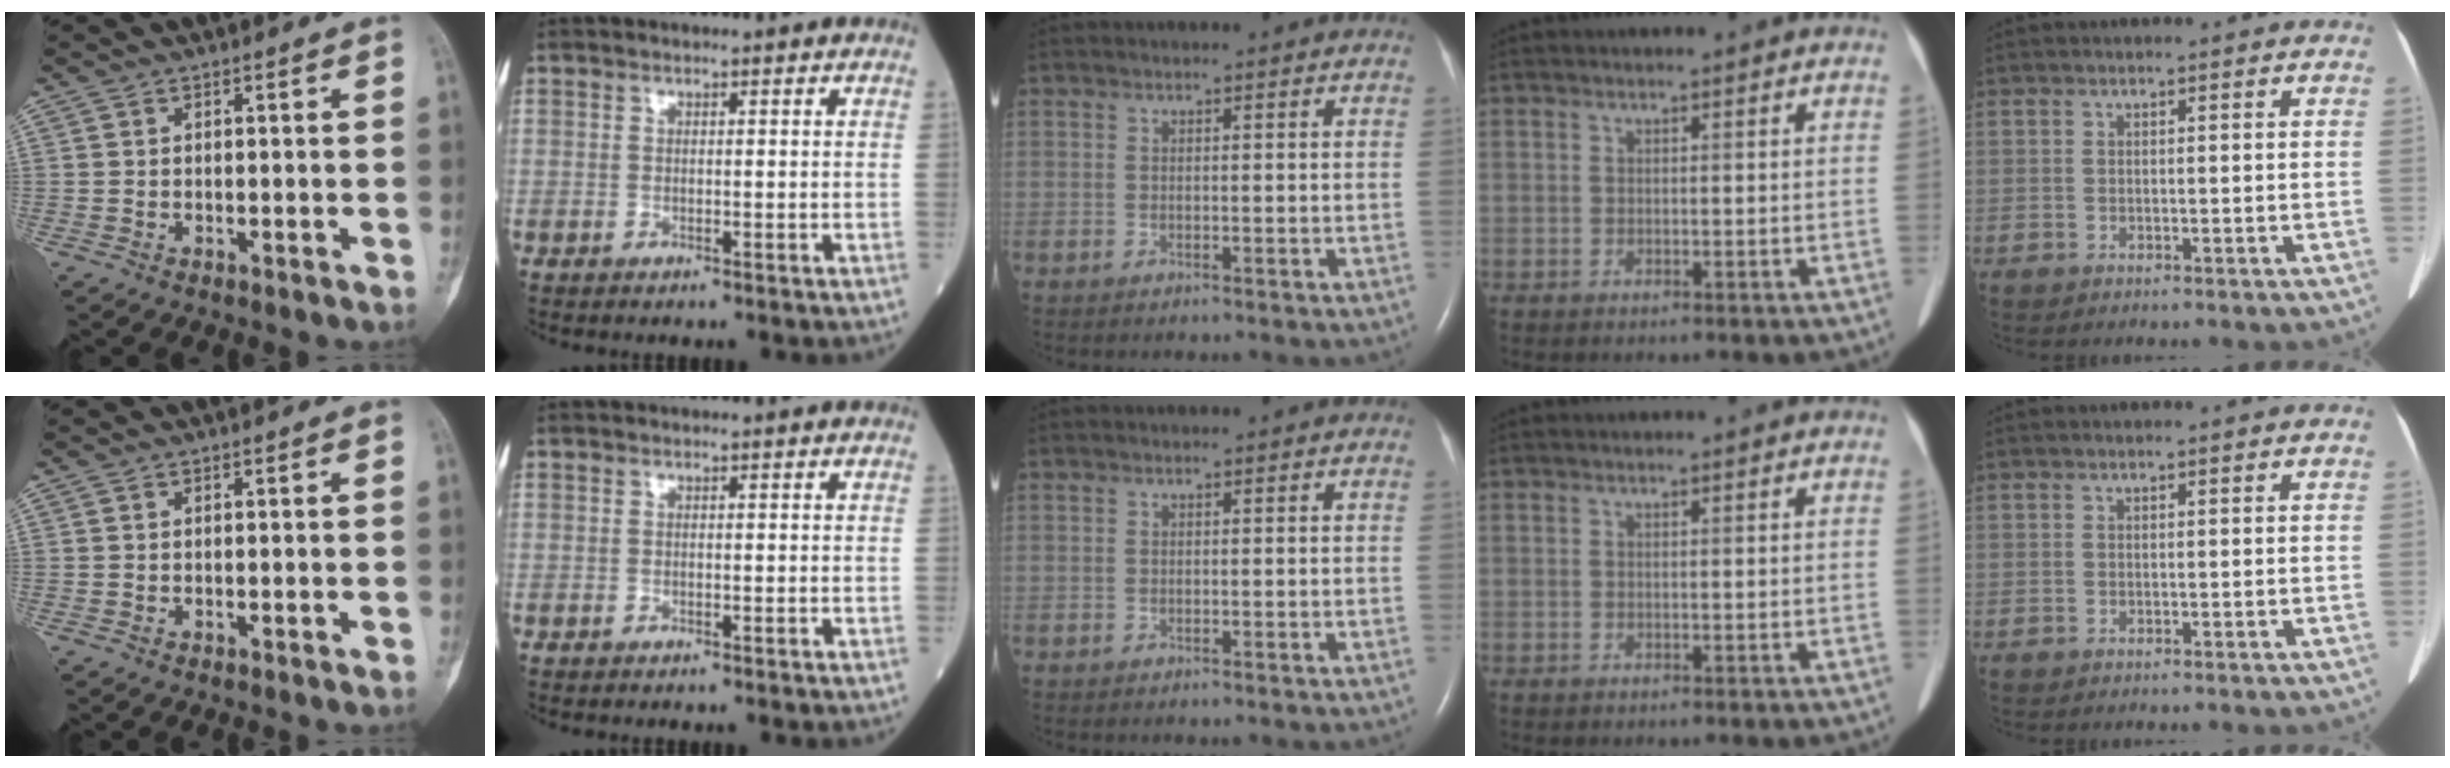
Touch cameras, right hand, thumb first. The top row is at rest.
{}